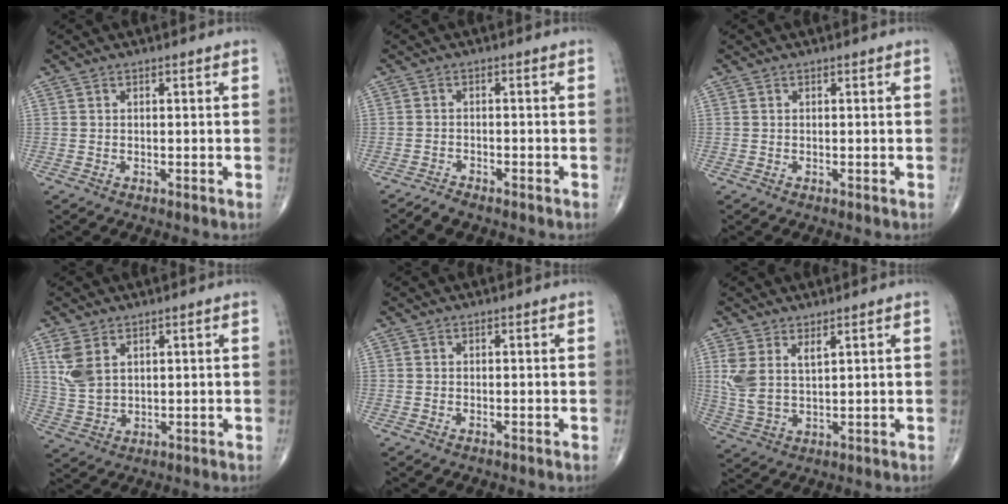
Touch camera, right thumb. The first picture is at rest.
{"total": 2.5, "force": [-2.3, 0.5, 0.9], "torque": [-0.025, 0.007, -0.040]}
{"total": 0.0}
{"total": 6.3, "force": [2.8, 3.7, 4.3], "torque": [-0.089, -0.007, 0.068]}
{"total": 0.0}
{"total": 6.2, "force": [2.9, 2.8, 4.8], "torque": [-0.109, -0.014, 0.068]}